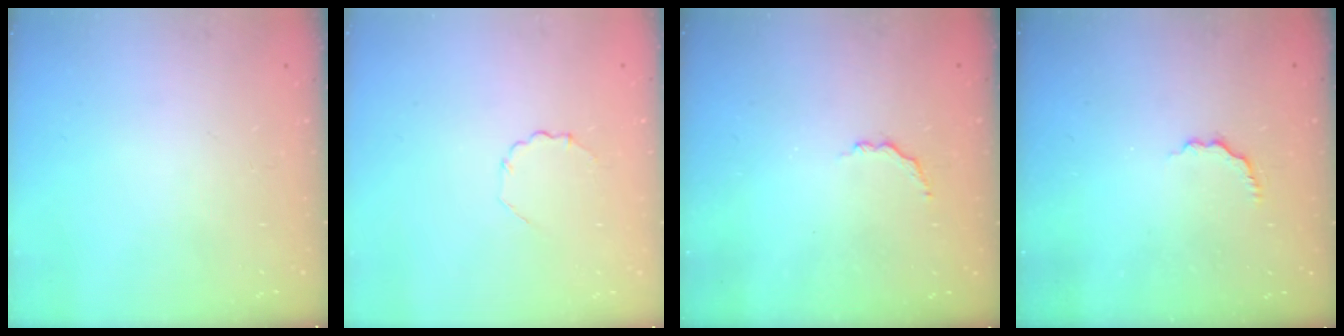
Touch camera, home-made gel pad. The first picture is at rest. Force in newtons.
{"total": 2.8, "press": 2.6, "slide": 1.1}
{"total": 2.6, "press": 2.4, "slide": 1.0}
{"total": 2.8, "press": 2.6, "slide": 0.9}